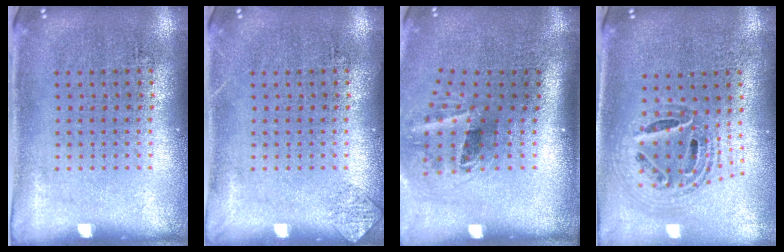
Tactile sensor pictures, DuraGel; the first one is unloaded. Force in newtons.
{"total": 0.8, "press": 0.8, "slide": 0.1}
{"total": 2.2, "press": 1.3, "slide": 1.7}
{"total": 1.2, "press": 1.1, "slide": 0.4}